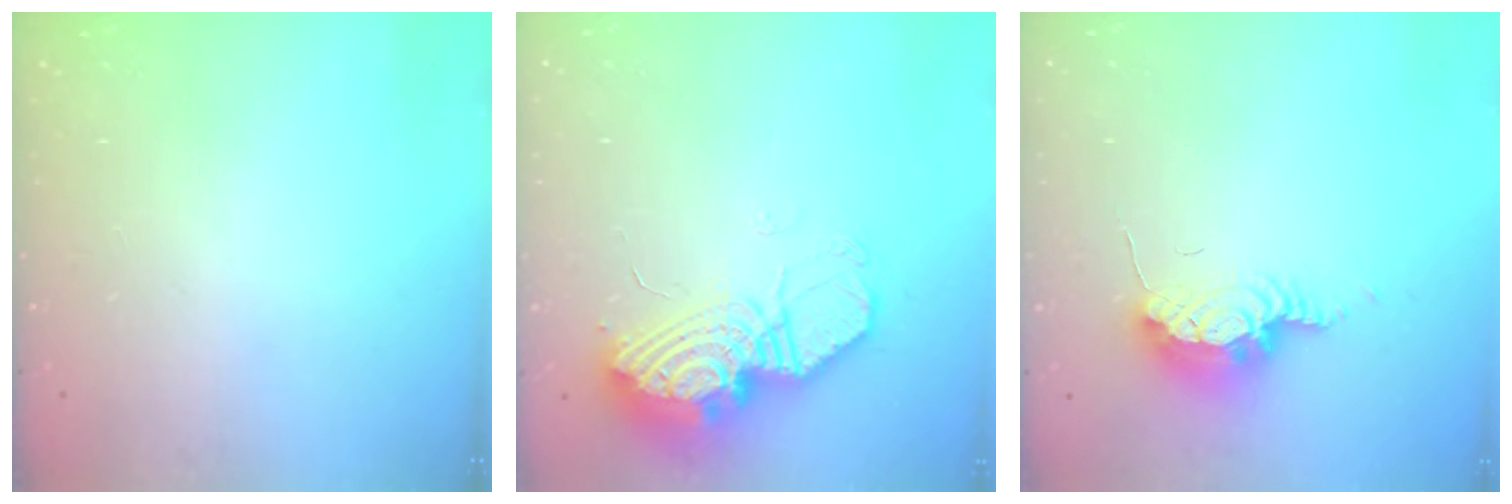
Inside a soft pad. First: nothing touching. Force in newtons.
{"total": 18.1, "press": 16.9, "slide": 6.5}
{"total": 13.0, "press": 9.9, "slide": 8.4}